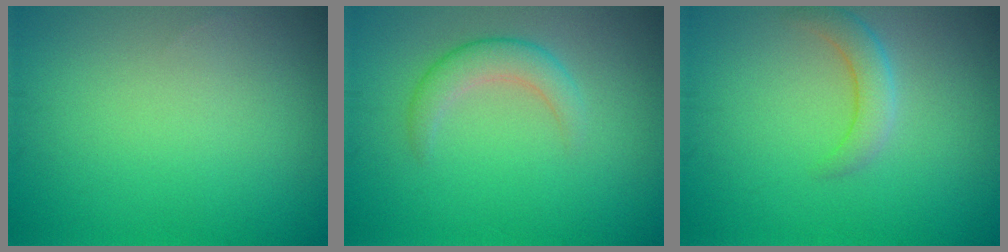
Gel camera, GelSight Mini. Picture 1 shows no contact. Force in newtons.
{"total": 2.8, "press": 2.8, "slide": 0.2}
{"total": 2.4, "press": 2.4, "slide": 0.2}